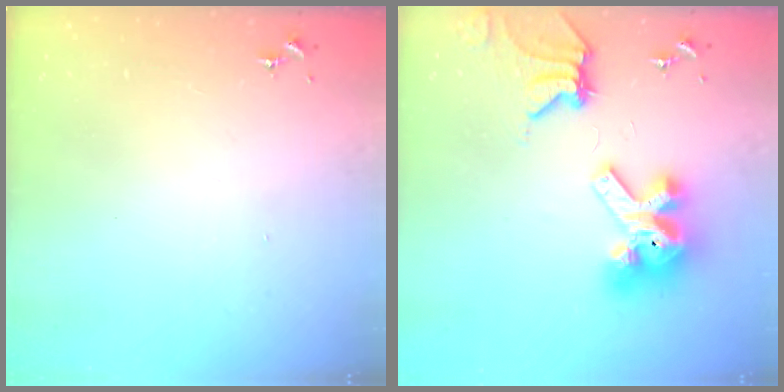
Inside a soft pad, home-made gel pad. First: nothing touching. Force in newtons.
{"total": 14.9, "press": 14.8, "slide": 2.0}